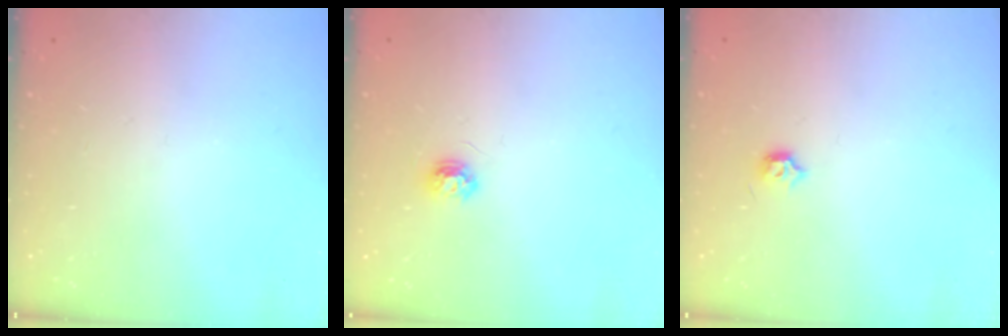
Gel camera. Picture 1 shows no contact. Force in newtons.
{"total": 4.5, "press": 4.4, "slide": 0.5}
{"total": 4.0, "press": 3.9, "slide": 0.7}